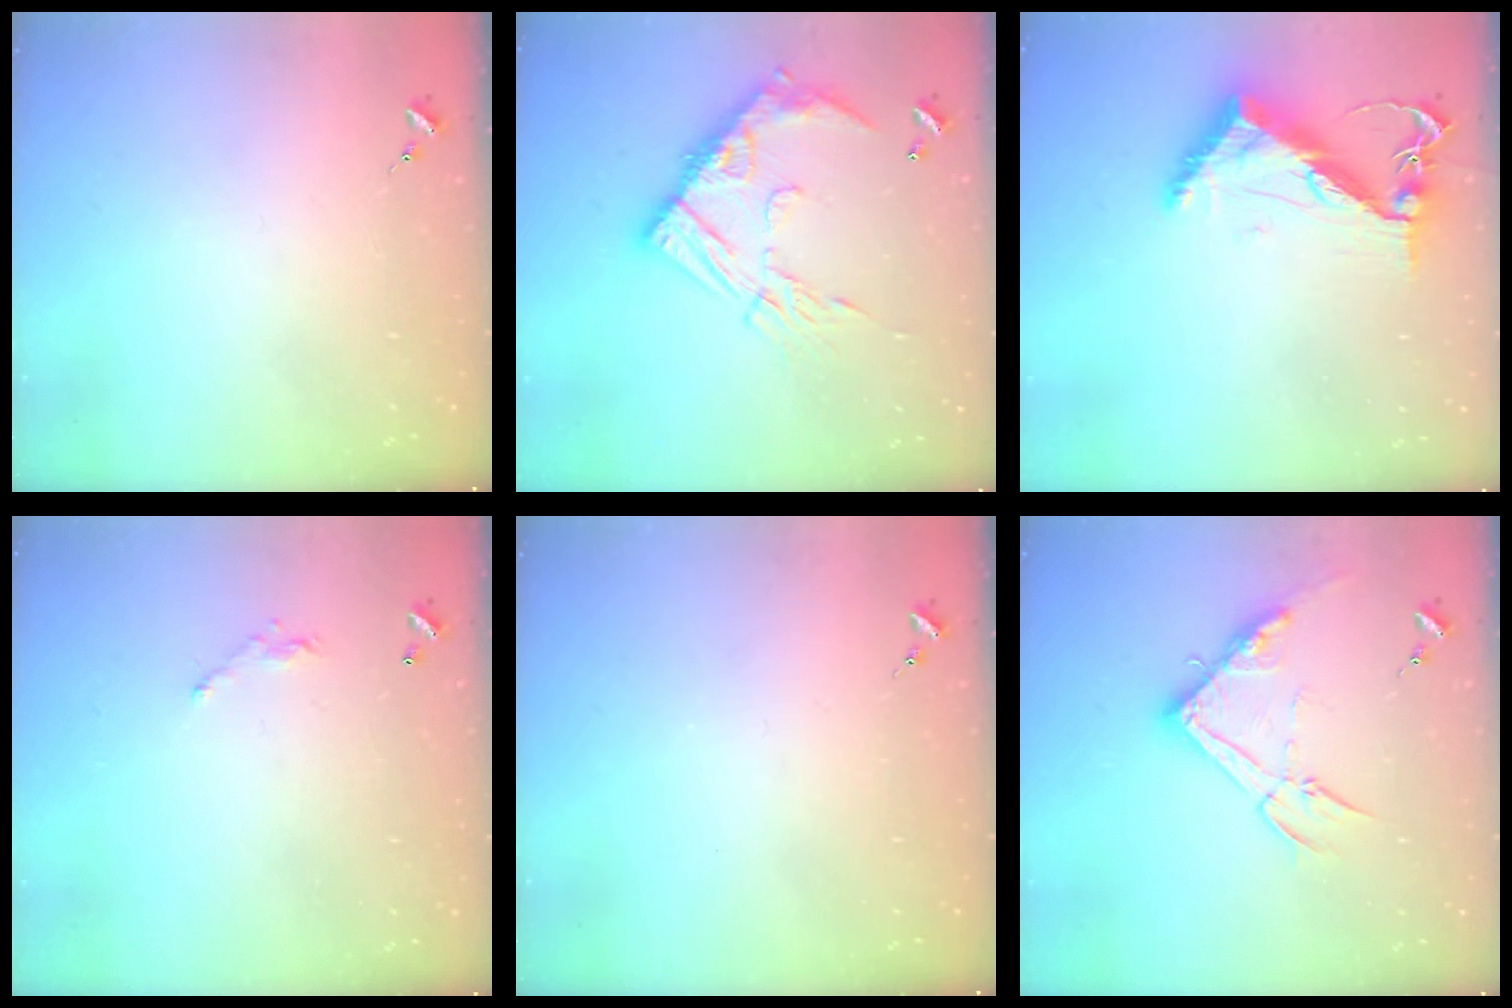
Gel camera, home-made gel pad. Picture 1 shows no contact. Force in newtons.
{"total": 17.2, "press": 17.2, "slide": 1.3}
{"total": 10.7, "press": 10.6, "slide": 1.3}
{"total": 6.0, "press": 6.0, "slide": 0.4}
{"total": 0.0}
{"total": 15.2, "press": 15.2, "slide": 0.6}